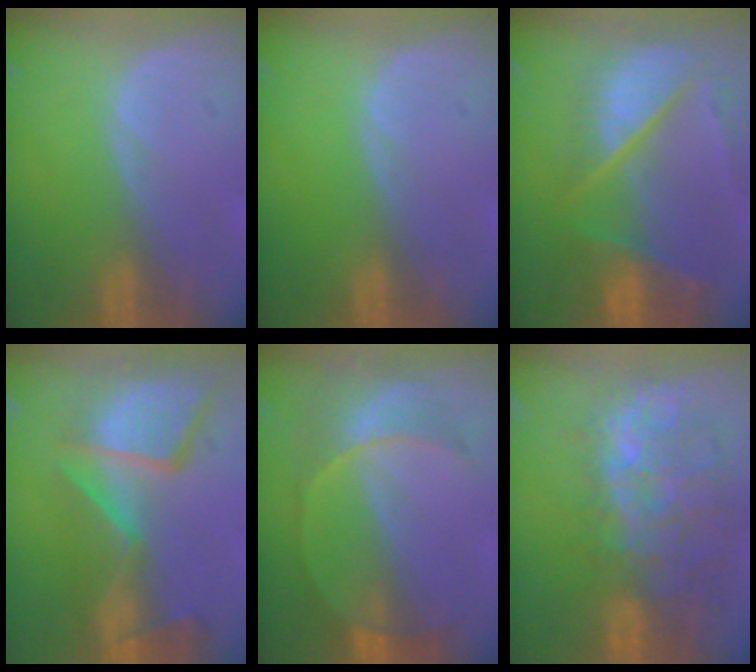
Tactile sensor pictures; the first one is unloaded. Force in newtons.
{"total": 0.0}
{"total": 10.4, "press": 8.6, "slide": 5.7}
{"total": 13.5, "press": 11.0, "slide": 7.8}
{"total": 7.3, "press": 6.9, "slide": 2.6}
{"total": 11.0, "press": 10.3, "slide": 3.9}